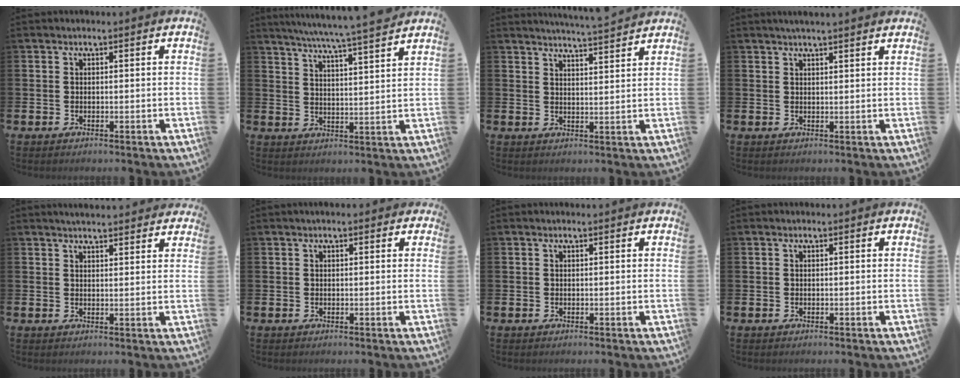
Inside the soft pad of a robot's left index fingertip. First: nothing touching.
{"total": 6.6, "force": [6.2, -0.7, 2.1], "torque": [-0.046, -0.046, 0.105]}
{"total": 4.4, "force": [4.3, -0.8, 0.4], "torque": [-0.013, -0.028, 0.074]}
{"total": 2.3, "force": [2.2, -0.2, 0.6], "torque": [-0.003, -0.009, 0.039]}
{"total": 3.2, "force": [3.1, 0.3, 0.4], "torque": [-0.010, -0.013, 0.057]}
{"total": 0.7, "force": [0.5, 0.4, 0.4], "torque": [-0.006, 0.007, 0.007]}
{"total": 0.0}
{"total": 0.0}